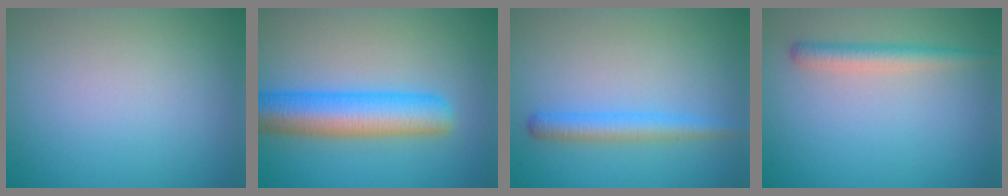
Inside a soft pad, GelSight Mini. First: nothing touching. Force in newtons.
{"total": 6.8, "press": 6.8, "slide": 0.2}
{"total": 2.6, "press": 2.6, "slide": 0.1}
{"total": 2.3, "press": 2.3, "slide": 0.2}